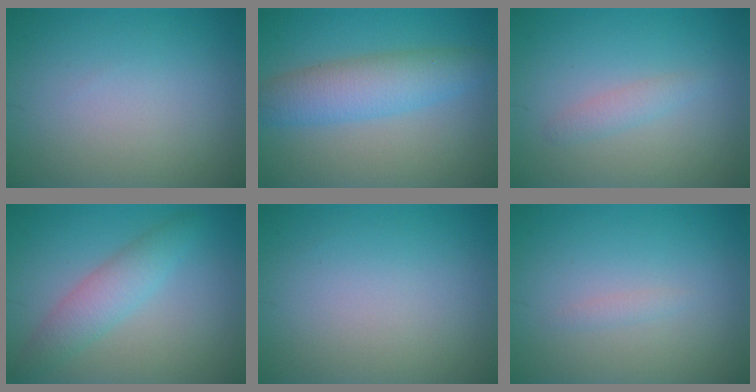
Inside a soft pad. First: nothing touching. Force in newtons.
{"total": 5.2, "press": 5.2, "slide": 0.2}
{"total": 1.3, "press": 1.3, "slide": 0.0}
{"total": 3.2, "press": 3.2, "slide": 0.0}
{"total": 0.0}
{"total": 0.7, "press": 0.6, "slide": 0.1}